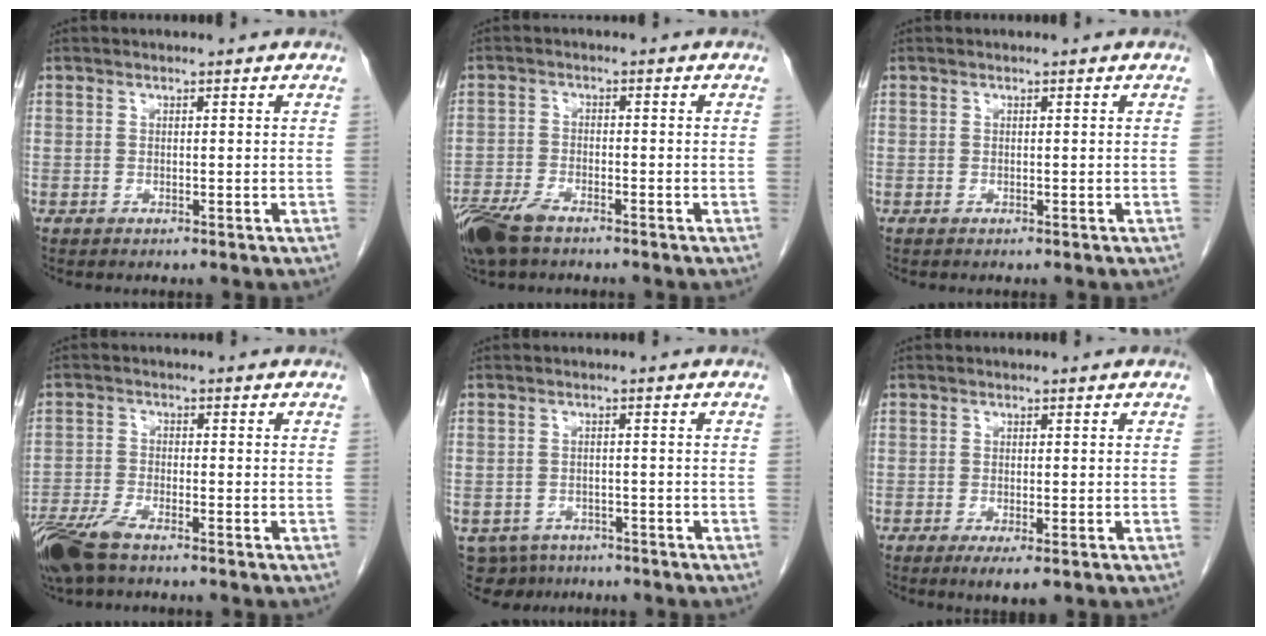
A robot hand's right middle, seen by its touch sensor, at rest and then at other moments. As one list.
[{"total": 7.6, "force": [-5.7, 2.8, 4.3], "torque": [-0.085, -0.013, -0.106]}, {"total": 0.0}, {"total": 7.8, "force": [-5.9, 1.9, 4.7], "torque": [-0.096, -0.018, -0.113]}, {"total": 6.6, "force": [-5.0, 4.3, 0.8], "torque": [-0.014, 0.001, -0.068]}, {"total": 3.0, "force": [-1.6, 0.7, 2.4], "torque": [-0.034, -0.006, -0.021]}]